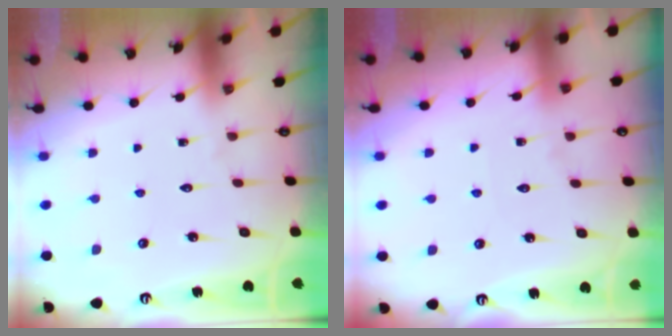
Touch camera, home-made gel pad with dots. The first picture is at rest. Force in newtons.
{"total": 2.7, "press": 2.7, "slide": 0.4}